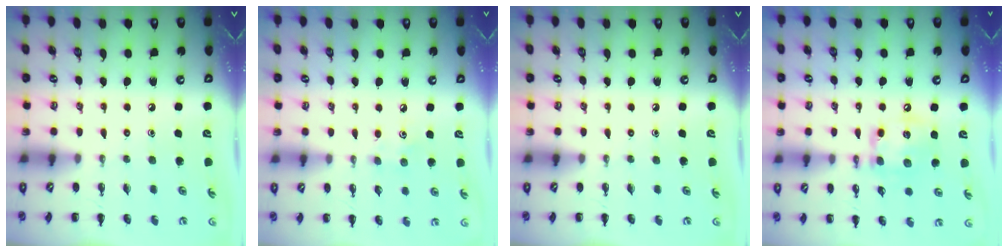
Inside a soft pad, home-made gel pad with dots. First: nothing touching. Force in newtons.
{"total": 4.2, "press": 4.1, "slide": 1.1}
{"total": 0.0}
{"total": 13.2, "press": 13.1, "slide": 1.3}